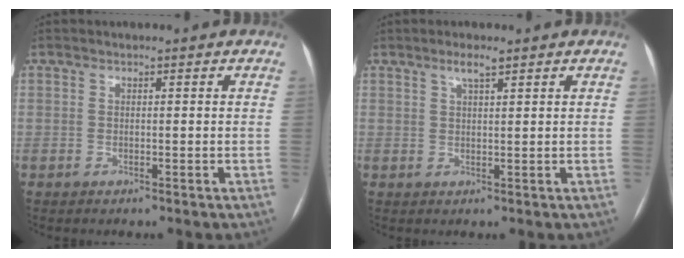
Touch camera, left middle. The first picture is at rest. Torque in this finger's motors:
{"motor_torque": [0.09, -0.14, 0.05, 0.00]}